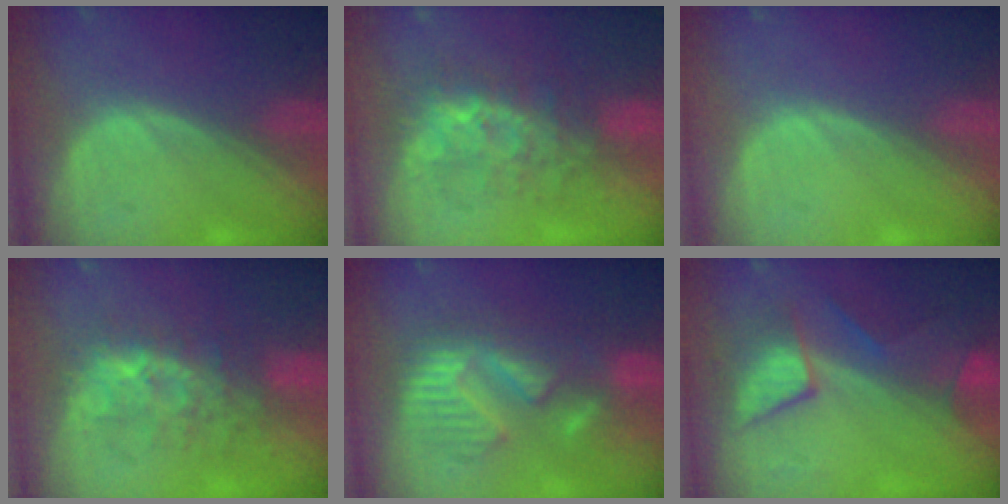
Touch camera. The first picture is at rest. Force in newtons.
{"total": 8.0, "press": 7.6, "slide": 2.5}
{"total": 0.0}
{"total": 7.7, "press": 7.5, "slide": 1.5}
{"total": 9.6, "press": 9.6, "slide": 0.3}
{"total": 7.5, "press": 7.2, "slide": 2.0}